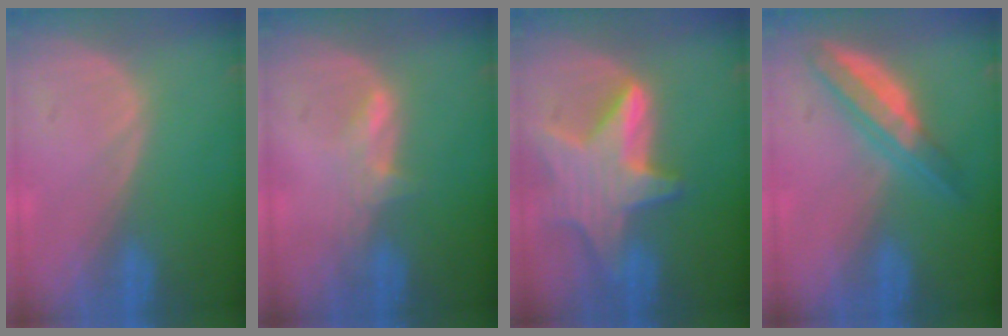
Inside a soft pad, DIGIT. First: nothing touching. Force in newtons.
{"total": 2.3, "press": 2.3, "slide": 0.4}
{"total": 9.5, "press": 9.5, "slide": 0.7}
{"total": 5.8, "press": 5.5, "slide": 1.9}